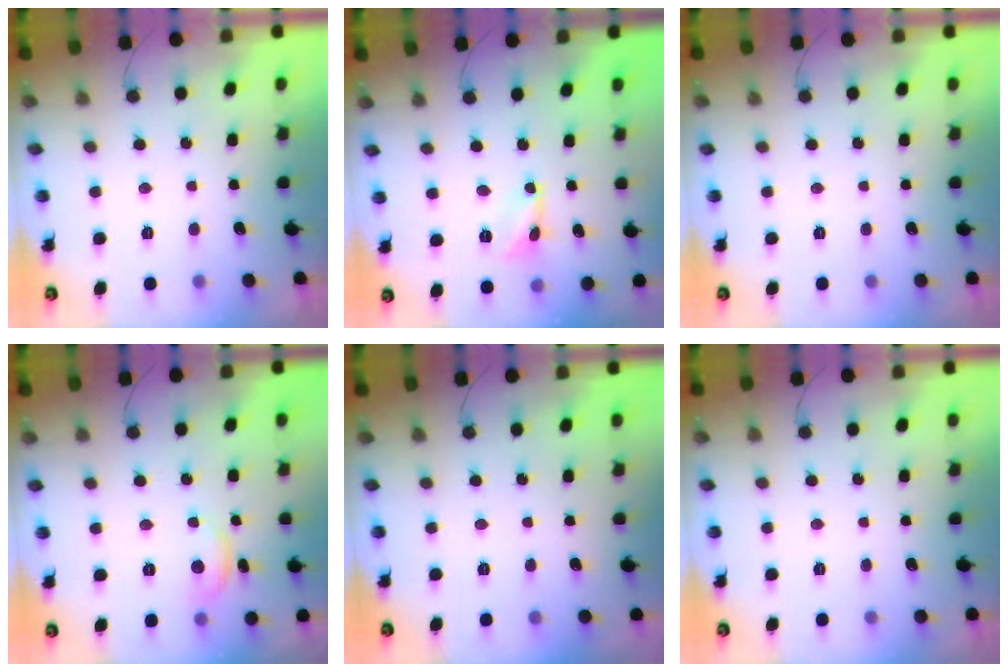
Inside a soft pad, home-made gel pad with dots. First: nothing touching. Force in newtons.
{"total": 2.4, "press": 2.4, "slide": 0.2}
{"total": 0.0}
{"total": 5.7, "press": 5.6, "slide": 0.5}
{"total": 0.0}
{"total": 0.0}